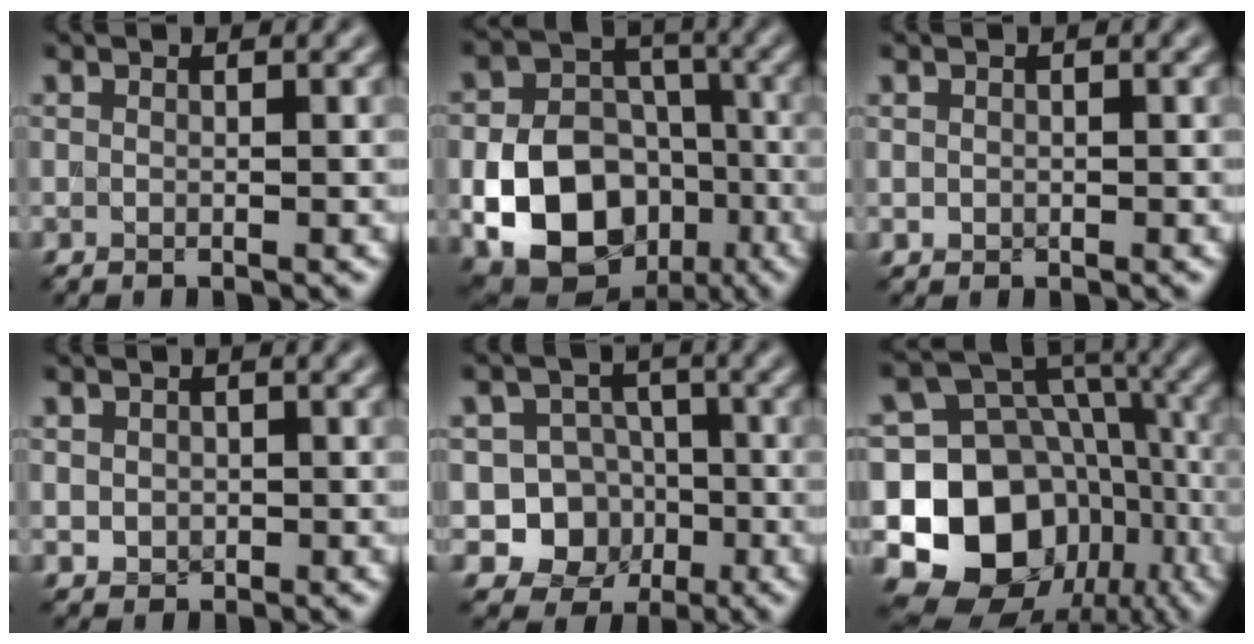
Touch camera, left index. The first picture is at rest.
{"total": 11.9, "force": [-4.0, 8.9, 6.7], "torque": [-0.119, -0.014, -0.081]}
{"total": 0.5, "force": [0.1, 0.5, 0.1], "torque": [0.002, -0.003, 0.001]}
{"total": 1.1, "force": [0.1, 1.1, 0.4], "torque": [-0.005, -0.004, 0.003]}
{"total": 7.4, "force": [-2.3, 6.7, 2.0], "torque": [-0.006, 0.003, -0.063]}
{"total": 15.6, "force": [-5.3, 12.6, 7.5], "torque": [-0.143, 0.003, -0.080]}